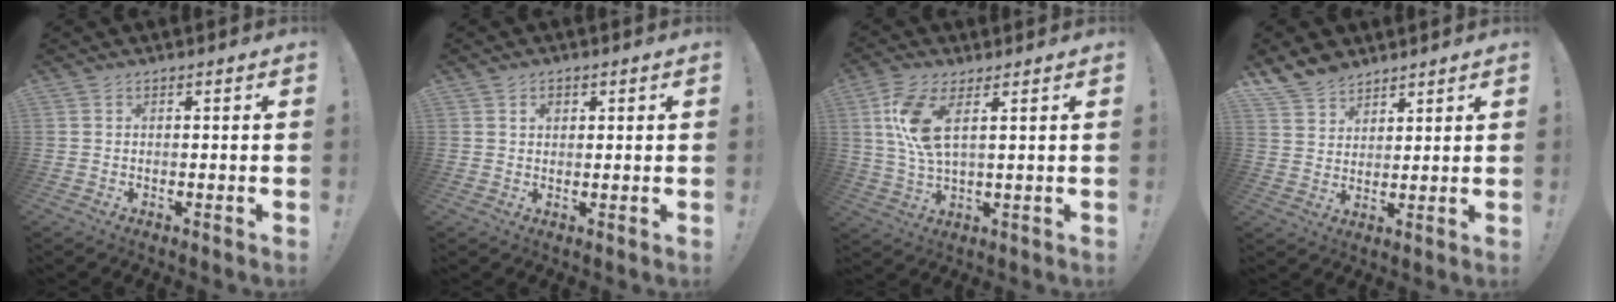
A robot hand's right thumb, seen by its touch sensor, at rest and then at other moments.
{"total": 2.1, "force": [0.9, 1.6, 1.1], "torque": [-0.007, -0.003, 0.012]}
{"total": 10.2, "force": [4.0, 3.6, 8.7], "torque": [-0.167, -0.018, 0.072]}
{"total": 7.8, "force": [6.6, 3.9, 1.3], "torque": [-0.032, -0.044, 0.130]}